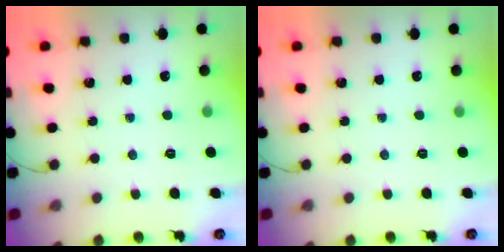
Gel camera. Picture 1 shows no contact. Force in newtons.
{"total": 0.0}